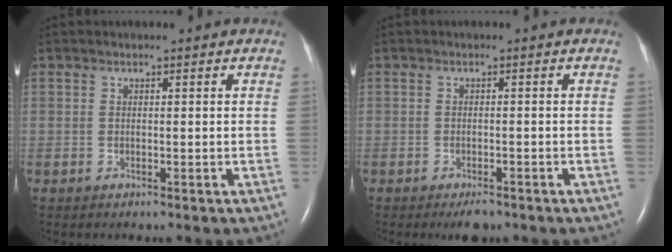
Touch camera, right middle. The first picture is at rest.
{"total": 2.5, "force": [-1.9, 0.9, 1.3], "torque": [-0.023, -0.003, -0.023]}